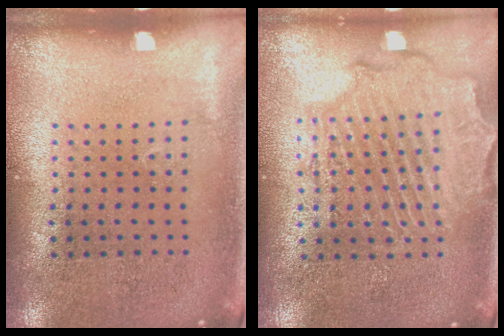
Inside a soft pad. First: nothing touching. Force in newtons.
{"total": 2.2, "press": 2.1, "slide": 0.5}